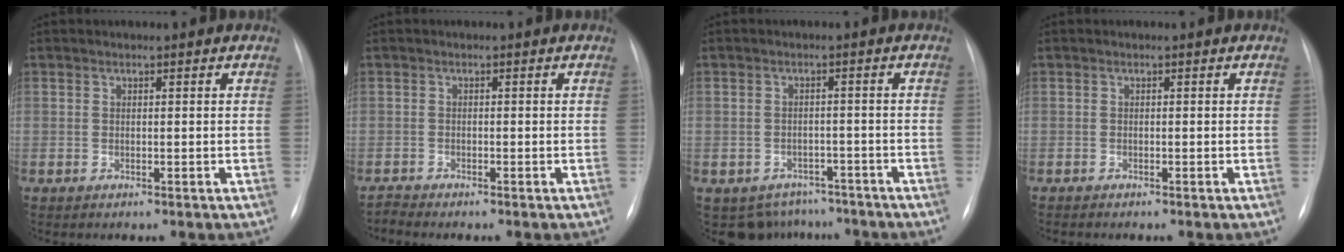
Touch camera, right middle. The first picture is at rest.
{"total": 1.3, "force": [-1.1, -0.6, -0.3], "torque": [0.000, -0.012, -0.021]}
{"total": 7.5, "force": [-6.1, 4.3, 0.2], "torque": [0.000, 0.017, -0.073]}
{"total": 0.6, "force": [-0.5, -0.2, 0.2], "torque": [-0.008, -0.003, -0.010]}